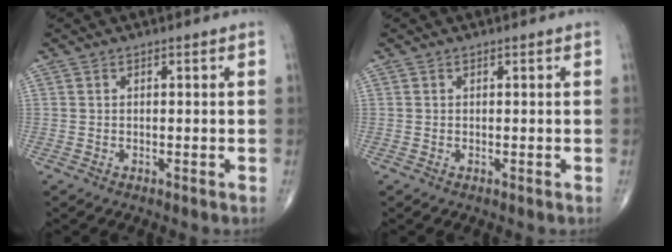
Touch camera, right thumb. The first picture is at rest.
{"total": 0.0}